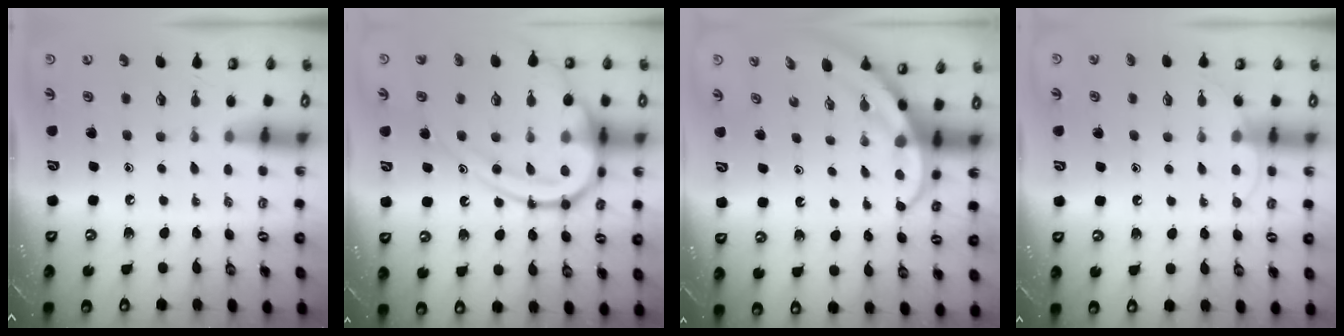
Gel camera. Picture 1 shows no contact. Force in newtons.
{"total": 18.9, "press": 18.8, "slide": 1.8}
{"total": 4.0, "press": 3.9, "slide": 0.4}
{"total": 6.1, "press": 6.1, "slide": 0.6}